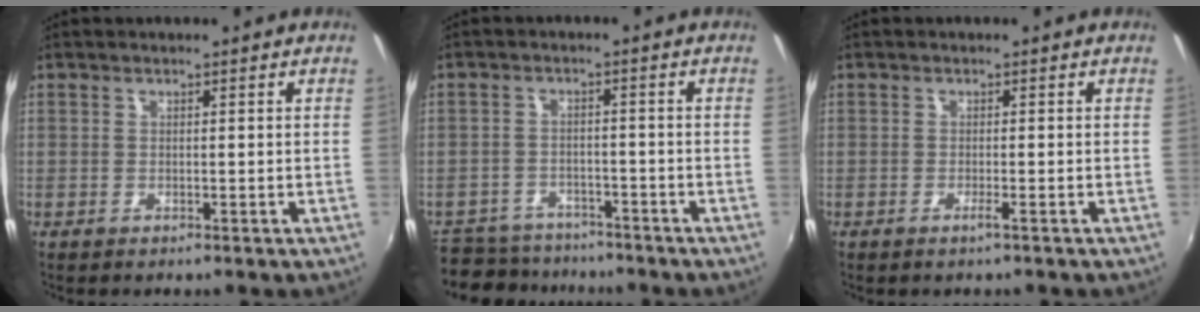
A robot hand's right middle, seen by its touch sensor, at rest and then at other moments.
{"total": 8.5, "force": [-7.2, 4.3, 1.2], "torque": [-0.049, 0.009, -0.114]}
{"total": 0.9, "force": [-0.7, -0.1, 0.6], "torque": [-0.013, 0.000, -0.013]}